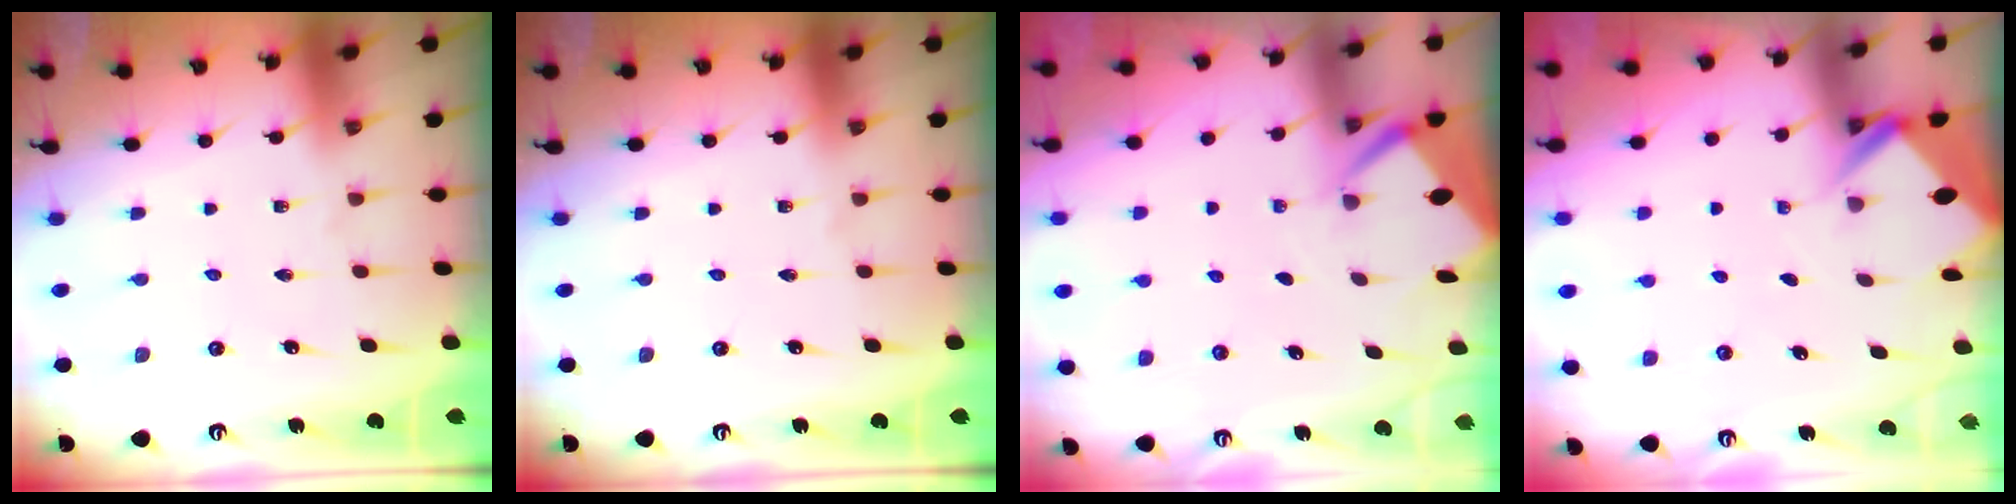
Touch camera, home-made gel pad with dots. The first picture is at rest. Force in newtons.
{"total": 0.0}
{"total": 2.7, "press": 2.6, "slide": 0.3}
{"total": 3.0, "press": 2.9, "slide": 0.4}